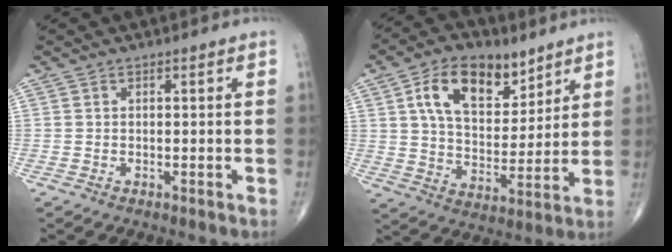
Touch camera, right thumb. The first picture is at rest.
{"total": 15.3, "force": [7.6, 8.9, 9.8], "torque": [-0.131, -0.032, 0.139]}